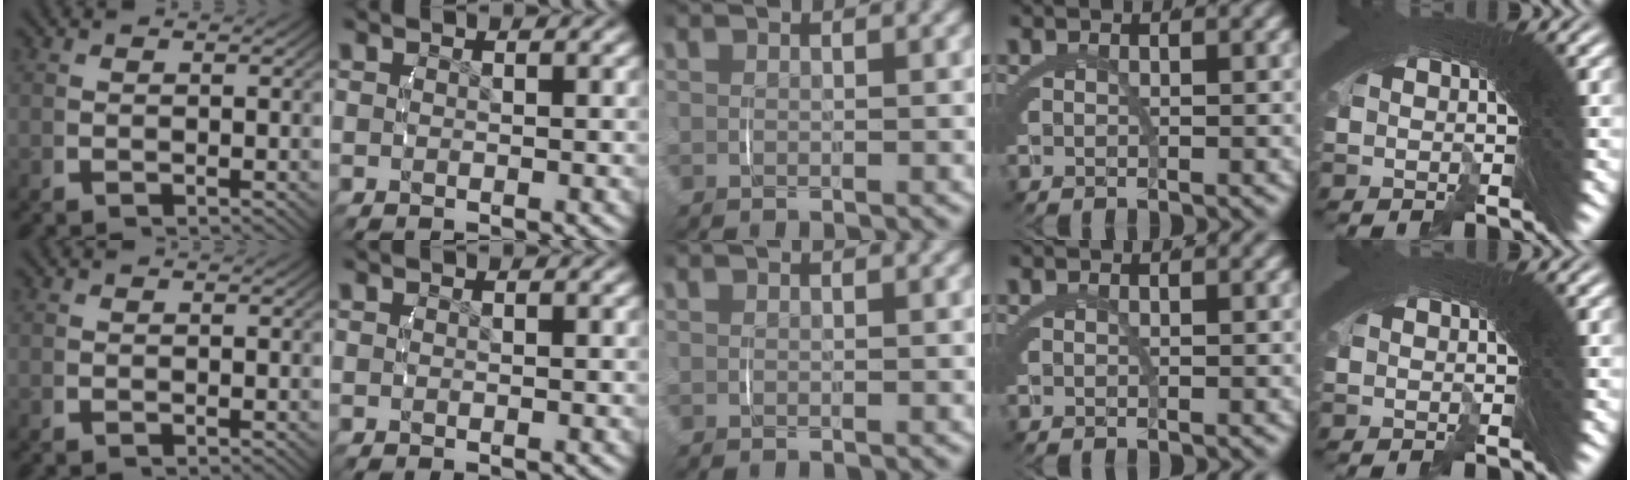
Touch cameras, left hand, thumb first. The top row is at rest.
{}